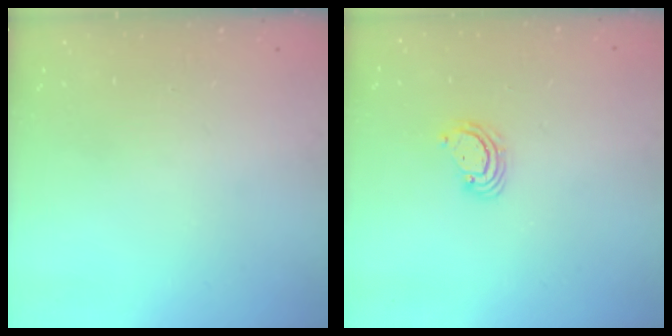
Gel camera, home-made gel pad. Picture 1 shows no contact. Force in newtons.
{"total": 2.8, "press": 2.8, "slide": 0.3}